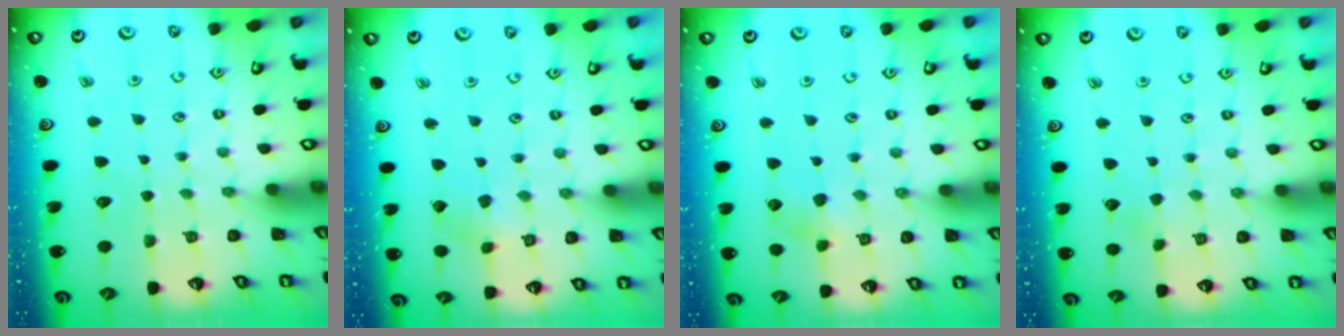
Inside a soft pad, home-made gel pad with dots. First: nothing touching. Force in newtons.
{"total": 3.0, "press": 3.0, "slide": 0.2}
{"total": 5.1, "press": 5.1, "slide": 0.5}
{"total": 1.7, "press": 1.7, "slide": 0.1}